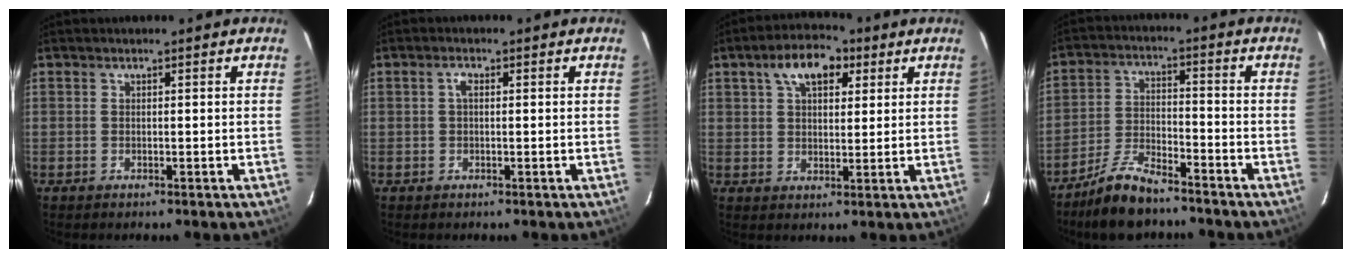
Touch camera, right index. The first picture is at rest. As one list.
[{"total": 1.4, "force": [0.2, 0.7, 1.2], "torque": [-0.024, 0.007, 0.001]}, {"total": 8.5, "force": [4.0, 4.7, 5.8], "torque": [-0.098, 0.030, 0.067]}, {"total": 9.5, "force": [-8.0, 2.5, 4.6], "torque": [-0.107, 0.003, -0.150]}]